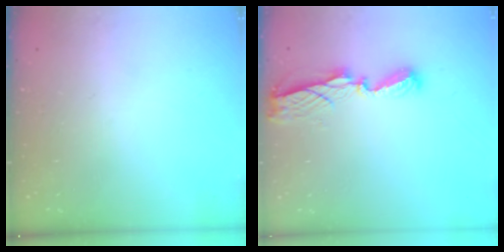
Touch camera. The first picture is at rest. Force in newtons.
{"total": 7.5, "press": 7.5, "slide": 0.5}